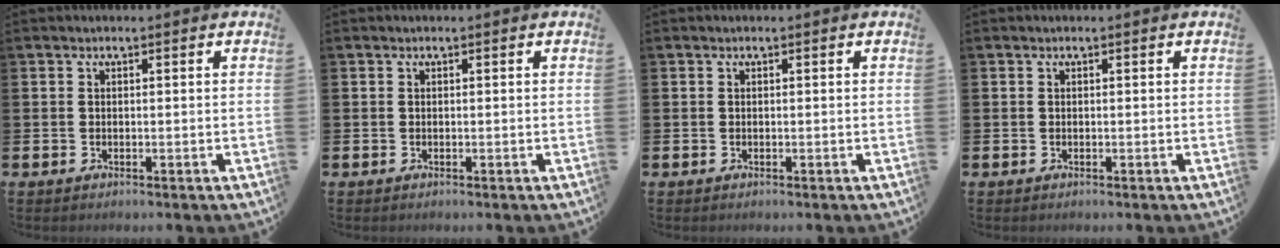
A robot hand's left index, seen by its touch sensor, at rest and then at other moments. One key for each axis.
{"total": 0.0}
{"total": 0.0}
{"total": 0.0}